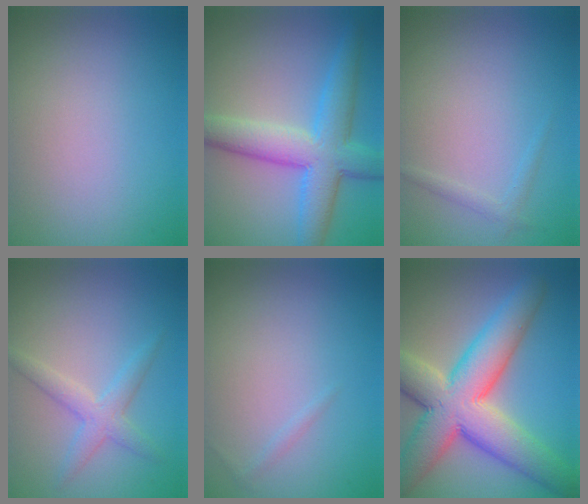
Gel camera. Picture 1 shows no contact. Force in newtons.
{"total": 7.4, "press": 7.4, "slide": 0.2}
{"total": 0.9, "press": 0.9, "slide": 0.1}
{"total": 2.5, "press": 2.5, "slide": 0.2}
{"total": 0.5, "press": 0.5, "slide": 0.0}
{"total": 11.5, "press": 11.5, "slide": 0.5}